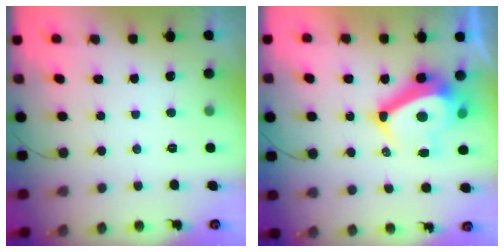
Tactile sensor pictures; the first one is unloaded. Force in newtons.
{"total": 13.3, "press": 12.8, "slide": 3.6}